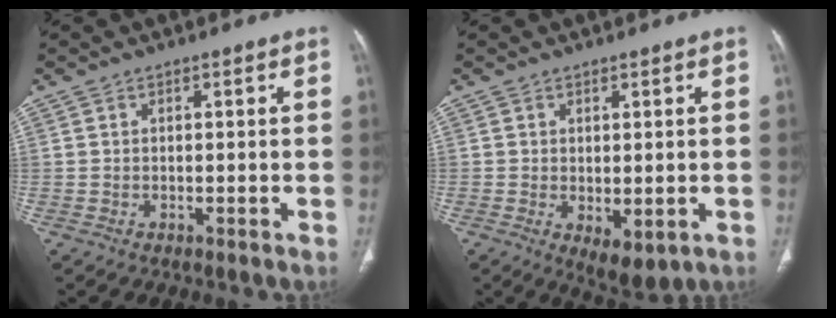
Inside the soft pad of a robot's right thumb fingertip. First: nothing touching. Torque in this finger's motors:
{"motor_torque": [-0.59, 0.44, -0.23, 0.09, 0.01]}